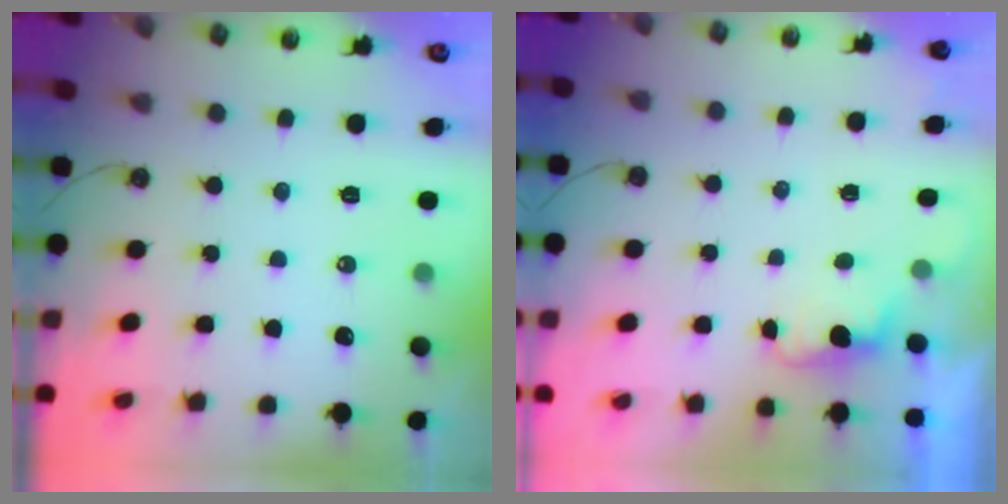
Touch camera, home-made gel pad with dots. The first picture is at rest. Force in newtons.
{"total": 1.1, "press": 0.8, "slide": 0.8}